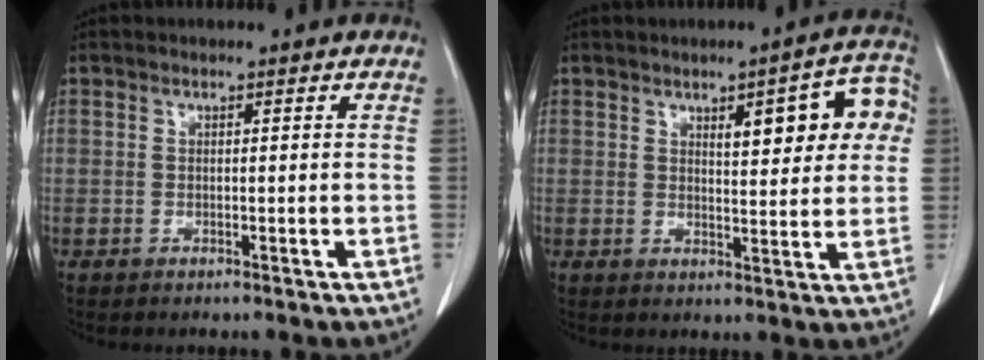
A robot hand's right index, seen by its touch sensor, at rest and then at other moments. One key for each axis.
{"total": 10.0, "fx": 3.1, "fy": 2.7, "fz": 9.1, "tx": -0.110, "ty": 0.021, "tz": 0.039}